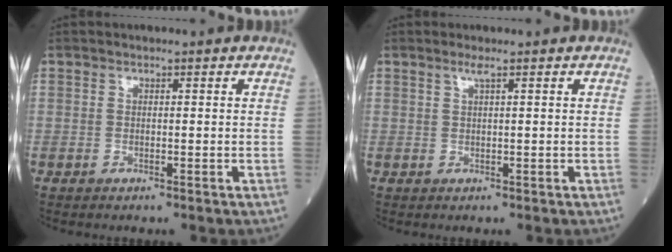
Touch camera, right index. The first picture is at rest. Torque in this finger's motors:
{"motor_torque": [0.00, 0.00, -0.06, 0.00]}